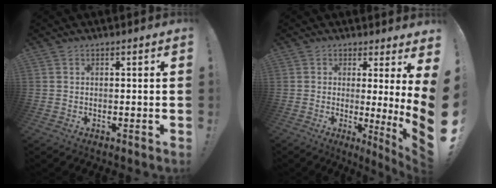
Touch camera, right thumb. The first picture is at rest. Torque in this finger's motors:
{"motor_torque": [1.24, 2.90, 0.20, 0.40, 0.12]}